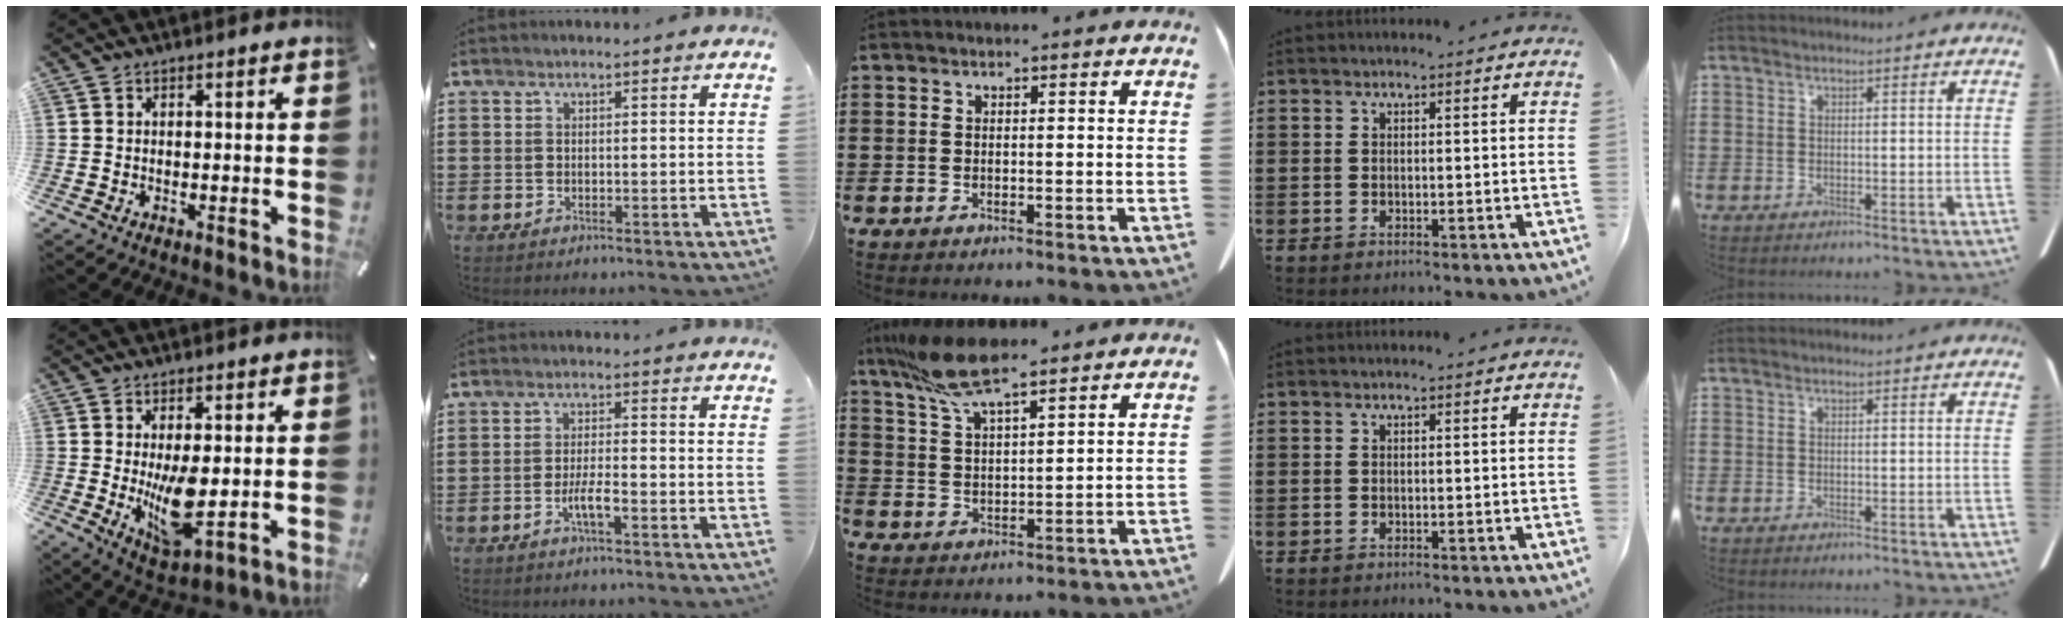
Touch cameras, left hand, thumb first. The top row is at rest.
{"thumb": {"total": 11.0, "force": [0.7, 5.0, 9.7], "torque": [-0.159, -0.032, 0.016]}, "index": {"total": 3.7, "force": [-1.7, 0.6, 3.2], "torque": [-0.061, 0.001, -0.031]}, "middle": {"total": 9.0, "force": [6.7, 1.5, 5.7], "torque": [-0.135, -0.015, 0.122]}}